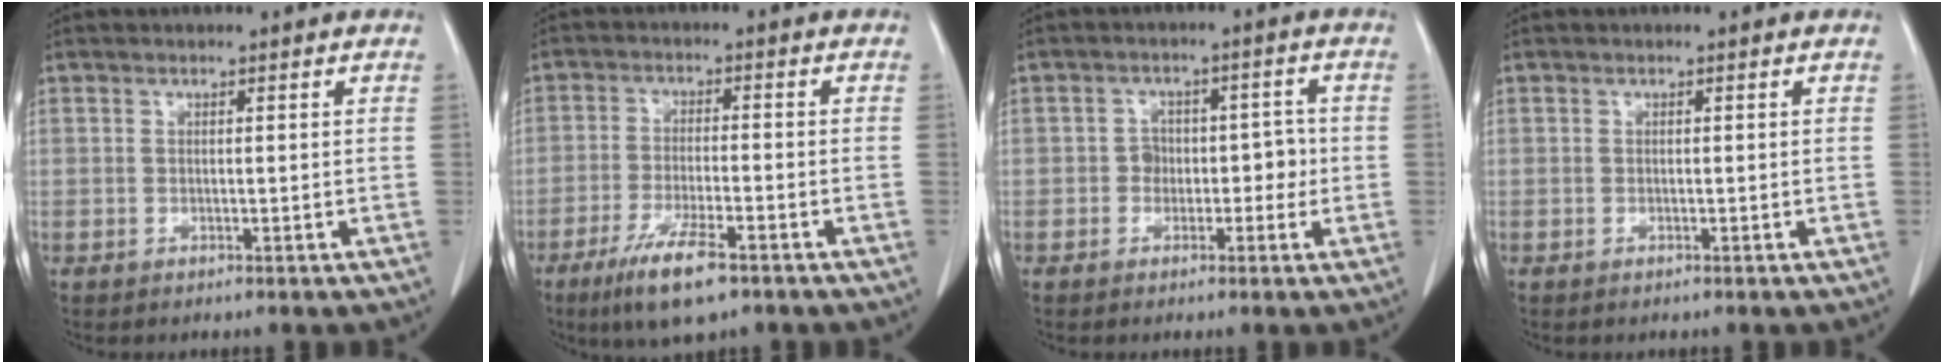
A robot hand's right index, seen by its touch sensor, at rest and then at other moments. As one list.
[{"total": 8.8, "force": [-5.5, 1.3, 6.7], "torque": [-0.126, -0.019, -0.094]}, {"total": 4.3, "force": [-0.7, 3.3, 2.7], "torque": [-0.019, 0.028, -0.008]}, {"total": 0.0}]